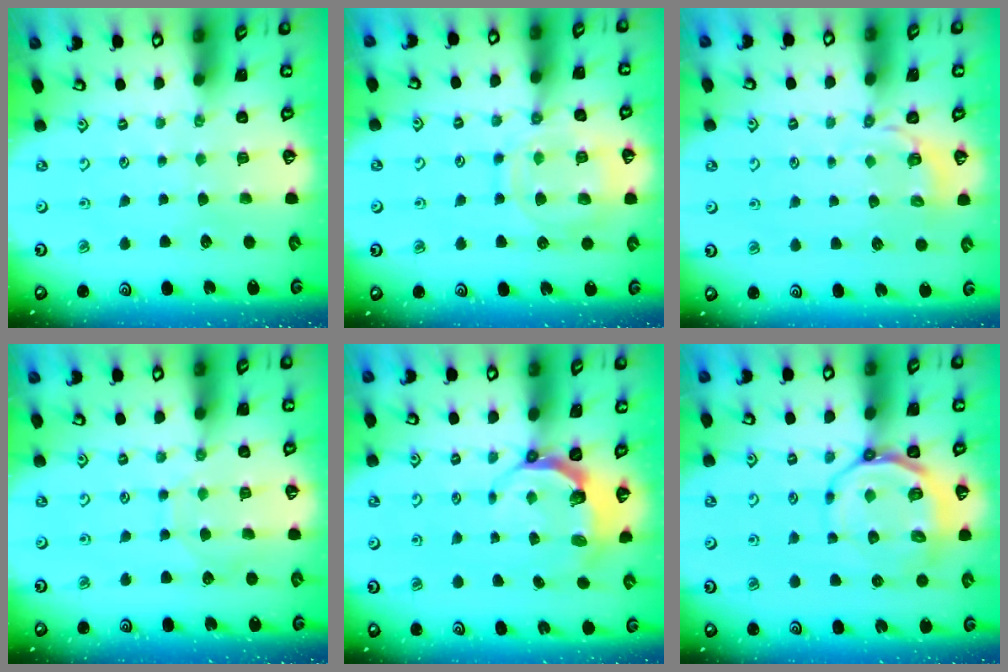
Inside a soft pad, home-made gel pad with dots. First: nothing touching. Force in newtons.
{"total": 12.7, "press": 12.7, "slide": 1.0}
{"total": 3.5, "press": 2.6, "slide": 2.4}
{"total": 7.8, "press": 7.8, "slide": 0.6}
{"total": 5.6, "press": 4.5, "slide": 3.3}
{"total": 11.7, "press": 11.4, "slide": 2.9}